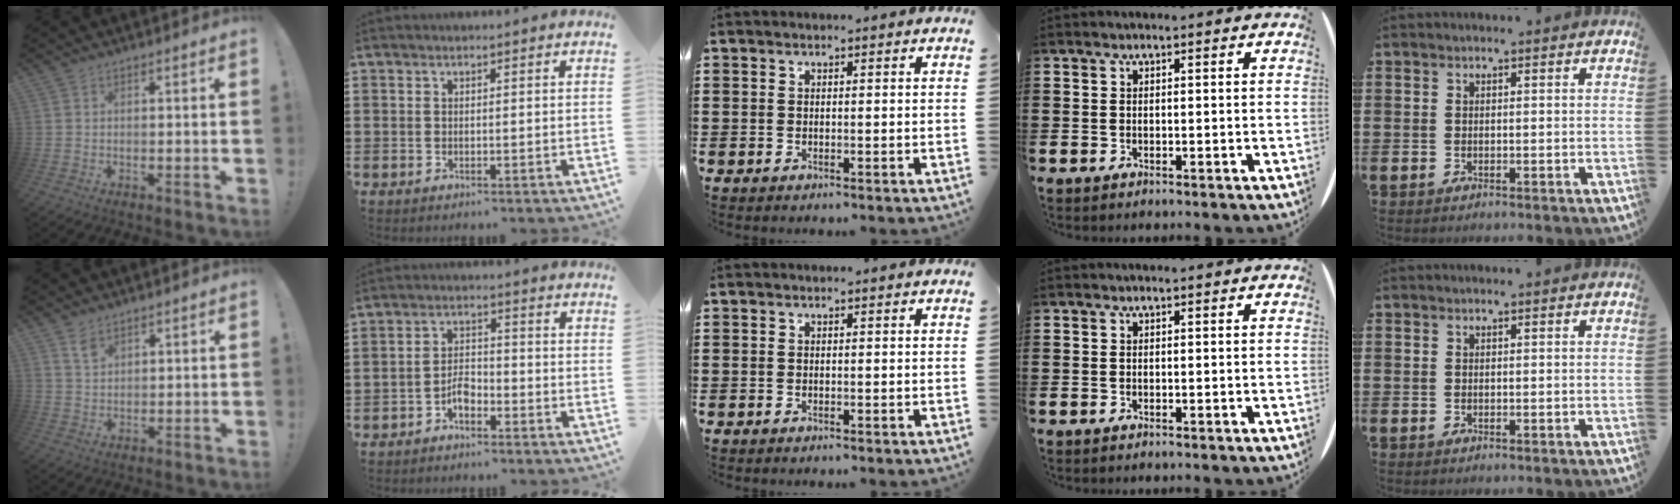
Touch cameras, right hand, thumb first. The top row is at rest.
{"thumb": {"total": 3.9, "force": [2.8, 2.2, 1.7], "torque": [-0.015, -0.020, 0.049]}, "index": {"total": 3.5, "force": [-2.1, 1.8, 2.2], "torque": [-0.049, 0.005, -0.044]}}